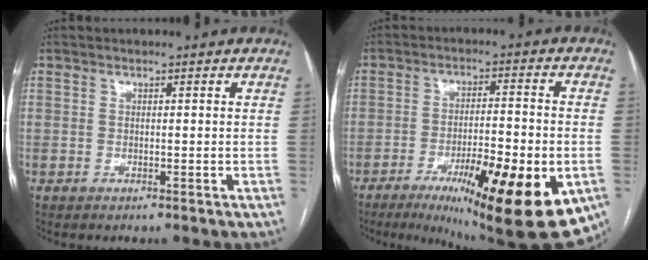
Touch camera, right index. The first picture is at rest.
{"total": 21.5, "force": [-9.5, 4.0, 18.9], "torque": [-0.205, -0.024, -0.134]}